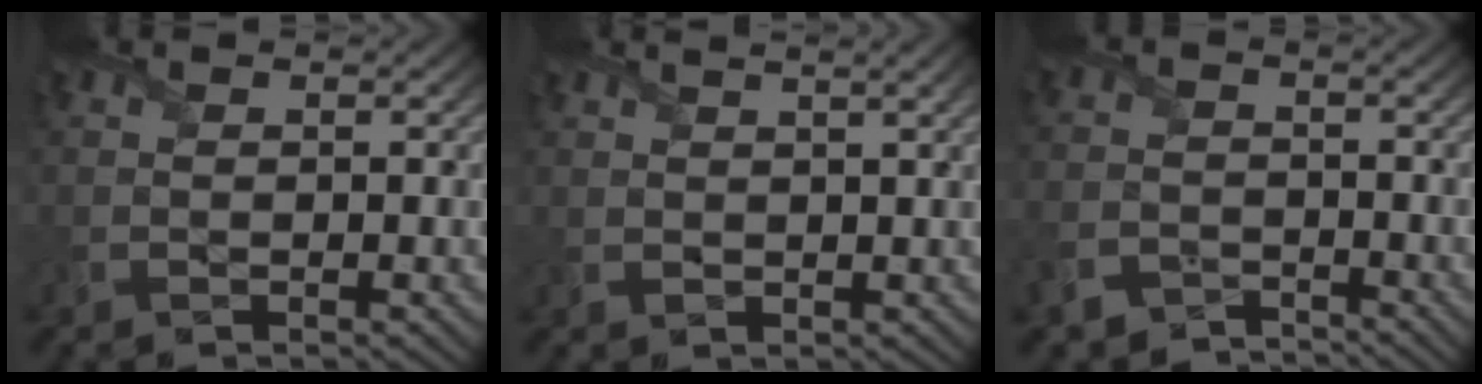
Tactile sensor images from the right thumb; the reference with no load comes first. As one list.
[{"total": 2.1, "force": [1.7, -0.1, 1.2], "torque": [-0.023, 0.005, 0.031]}, {"total": 4.4, "force": [-3.7, 2.1, 1.1], "torque": [-0.031, -0.009, -0.080]}]